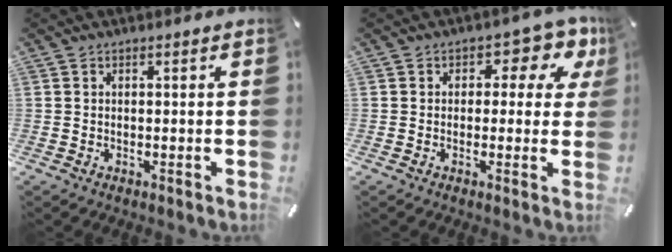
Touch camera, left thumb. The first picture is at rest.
{"total": 6.8, "force": [2.4, 4.3, 4.7], "torque": [-0.051, -0.016, 0.034]}